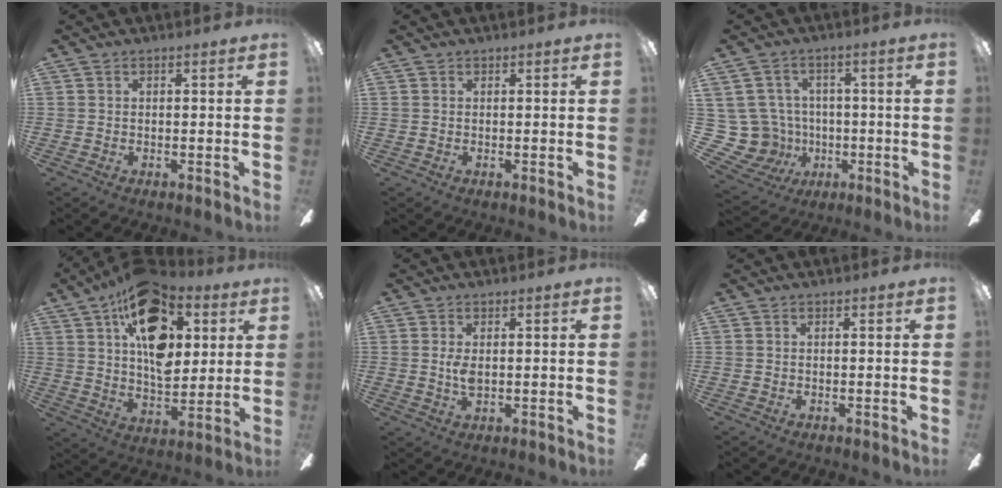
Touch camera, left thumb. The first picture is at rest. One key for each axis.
{"total": 0.0}
{"total": 12.1, "fx": -0.7, "fy": 11.4, "fz": 4.0, "tx": -0.126, "ty": 0.009, "tz": 0.001}
{"total": 20.4, "fx": 8.9, "fy": 12.1, "fz": 13.9, "tx": -0.207, "ty": -0.029, "tz": 0.157}
{"total": 3.1, "fx": 0.1, "fy": 1.6, "fz": 2.6, "tx": -0.045, "ty": 0.002, "tz": 0.000}
{"total": 0.0}